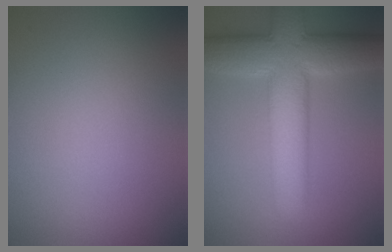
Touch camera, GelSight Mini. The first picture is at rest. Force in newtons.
{"total": 10.0, "press": 10.0, "slide": 0.5}